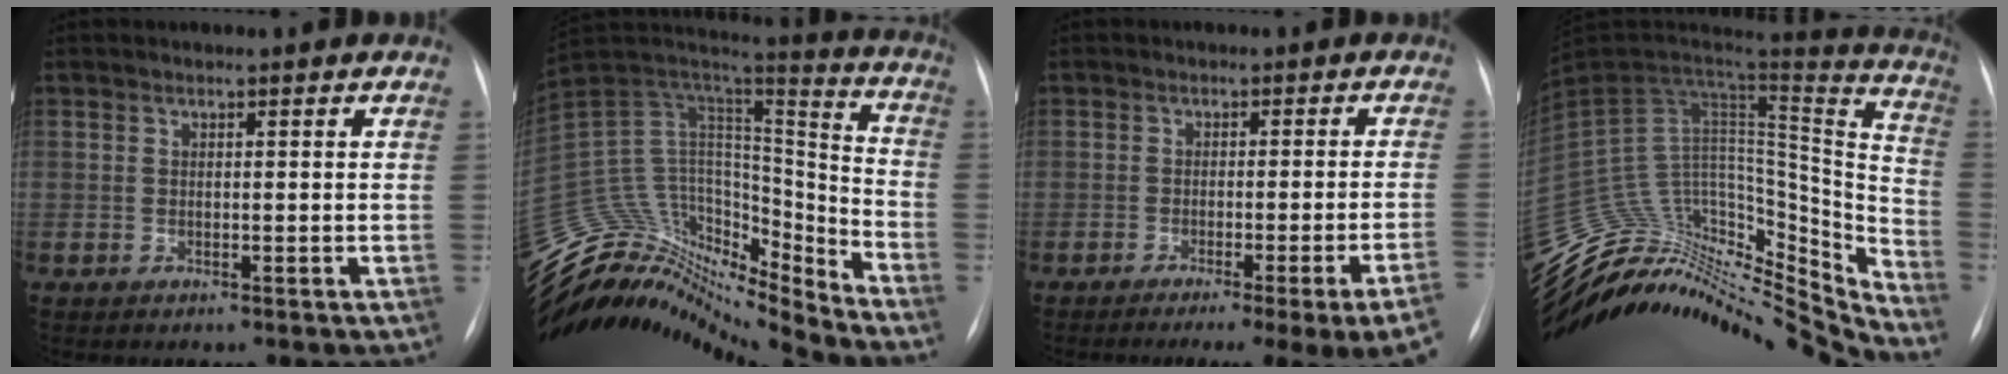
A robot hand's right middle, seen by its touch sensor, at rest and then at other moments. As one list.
[{"total": 27.6, "force": [-26.0, 5.6, 7.1], "torque": [-0.179, 0.055, -0.419]}, {"total": 14.2, "force": [-10.1, -1.3, 9.9], "torque": [-0.074, -0.015, -0.130]}, {"total": 38.0, "force": [-34.4, 10.6, 12.1], "torque": [-0.195, 0.016, -0.496]}]